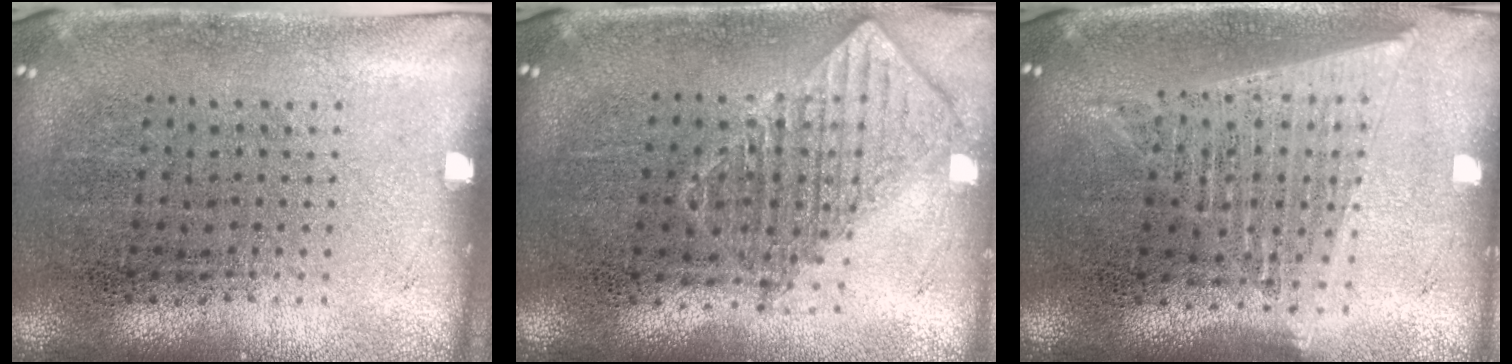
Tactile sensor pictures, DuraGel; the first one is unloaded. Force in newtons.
{"total": 1.0, "press": 1.0, "slide": 0.2}
{"total": 1.7, "press": 1.5, "slide": 0.8}